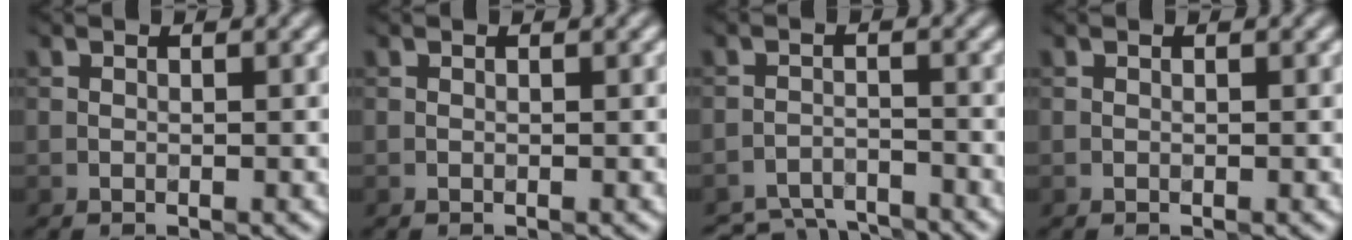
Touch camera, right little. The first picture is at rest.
{"total": 0.0}
{"total": 5.4, "force": [-5.3, 1.0, 0.8], "torque": [-0.016, -0.019, -0.094]}
{"total": 0.0}